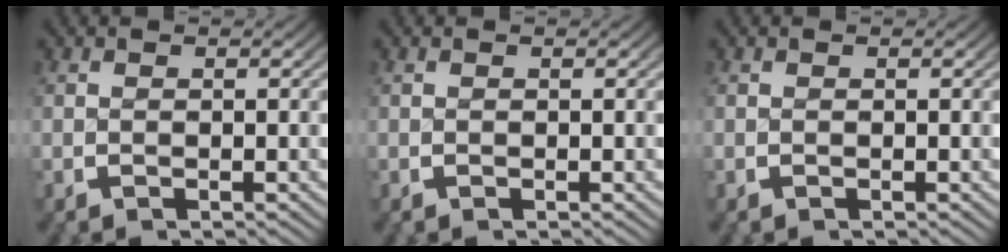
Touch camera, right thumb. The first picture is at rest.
{"total": 0.0}
{"total": 0.0}